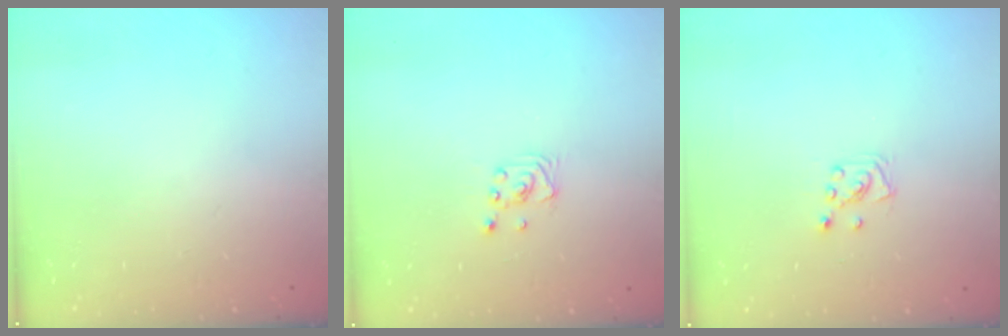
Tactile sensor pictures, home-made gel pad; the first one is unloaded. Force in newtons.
{"total": 2.2, "press": 2.2, "slide": 0.1}
{"total": 4.9, "press": 4.9, "slide": 0.5}